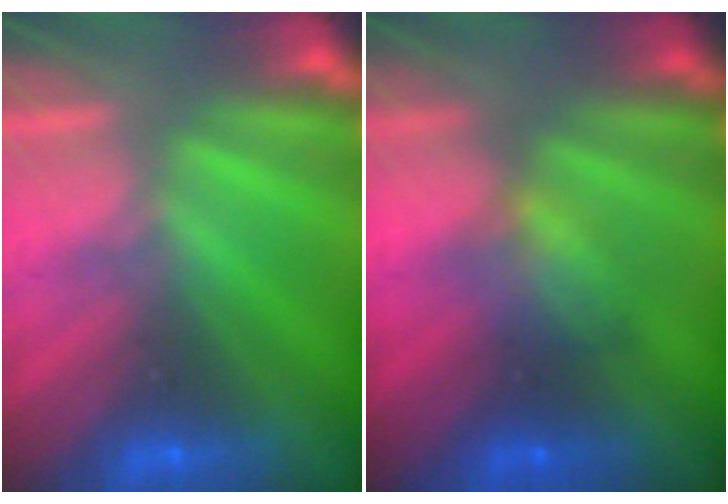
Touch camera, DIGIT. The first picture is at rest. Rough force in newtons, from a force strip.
{"total": 2.3}